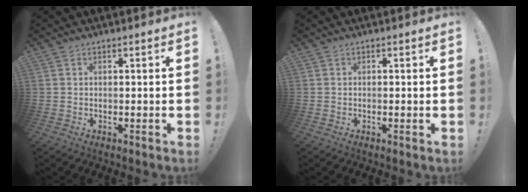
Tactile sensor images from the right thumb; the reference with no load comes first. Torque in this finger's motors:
{"motor_torque": [0.16, -0.05, 0.01, 0.04, -0.05]}